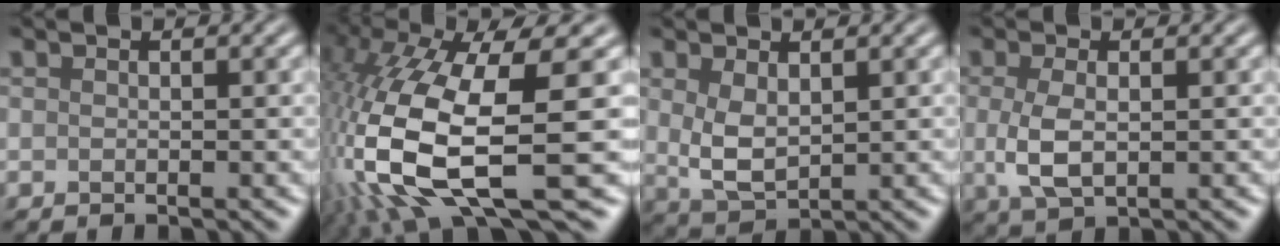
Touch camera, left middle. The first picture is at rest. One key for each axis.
{"total": 14.4, "fx": -3.2, "fy": 4.4, "fz": 13.4, "tx": -0.310, "ty": -0.010, "tz": -0.051}
{"total": 3.6, "fx": 0.7, "fy": 2.2, "fz": 2.8, "tx": -0.069, "ty": 0.000, "tz": 0.021}
{"total": 3.4, "fx": -0.1, "fy": 1.7, "fz": 3.0, "tx": -0.074, "ty": -0.003, "tz": 0.001}